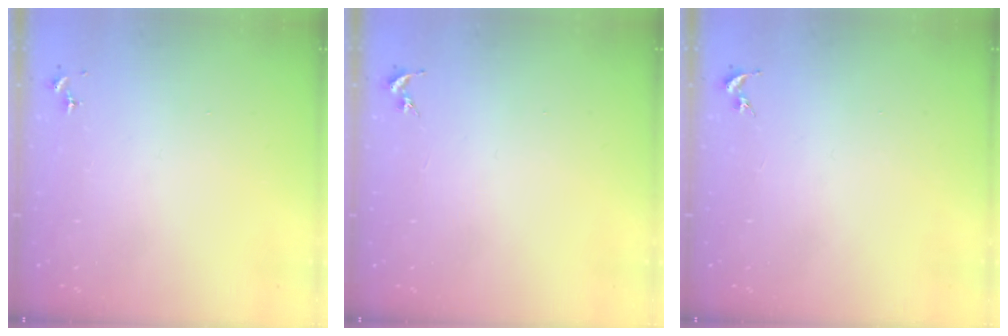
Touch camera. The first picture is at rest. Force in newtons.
{"total": 0.0}
{"total": 0.0}